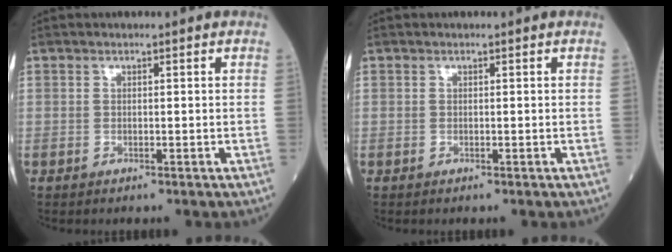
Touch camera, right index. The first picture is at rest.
{"total": 0.0}